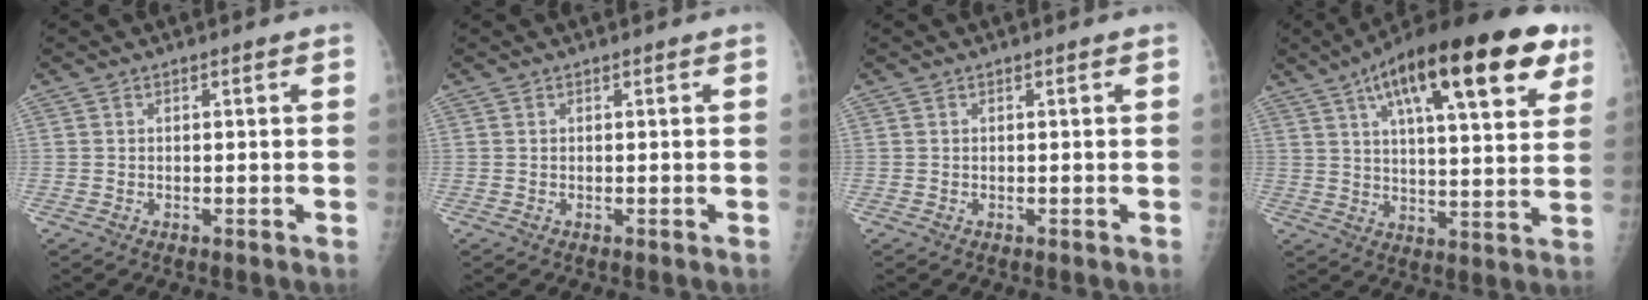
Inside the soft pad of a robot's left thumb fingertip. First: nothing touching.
{"total": 0.0}
{"total": 0.0}
{"total": 24.6, "force": [12.5, 7.7, 19.7], "torque": [-0.282, -0.010, 0.185]}